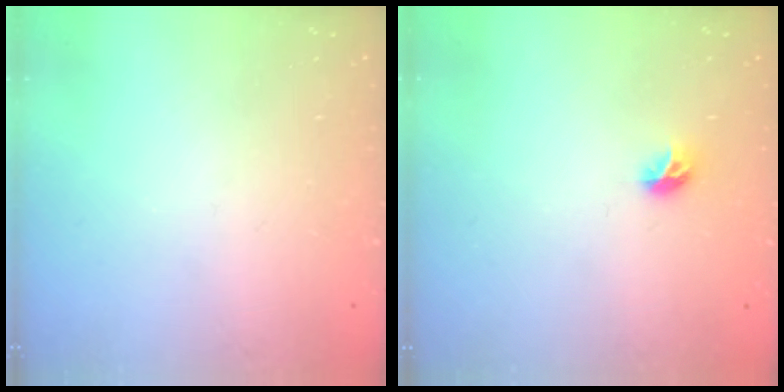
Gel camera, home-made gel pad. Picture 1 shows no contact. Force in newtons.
{"total": 5.4, "press": 5.4, "slide": 0.5}